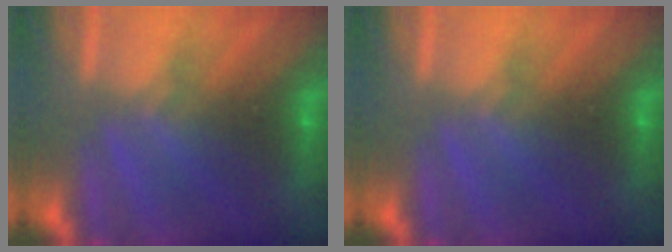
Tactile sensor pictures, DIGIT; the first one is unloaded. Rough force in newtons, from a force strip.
{"total": 0.0}